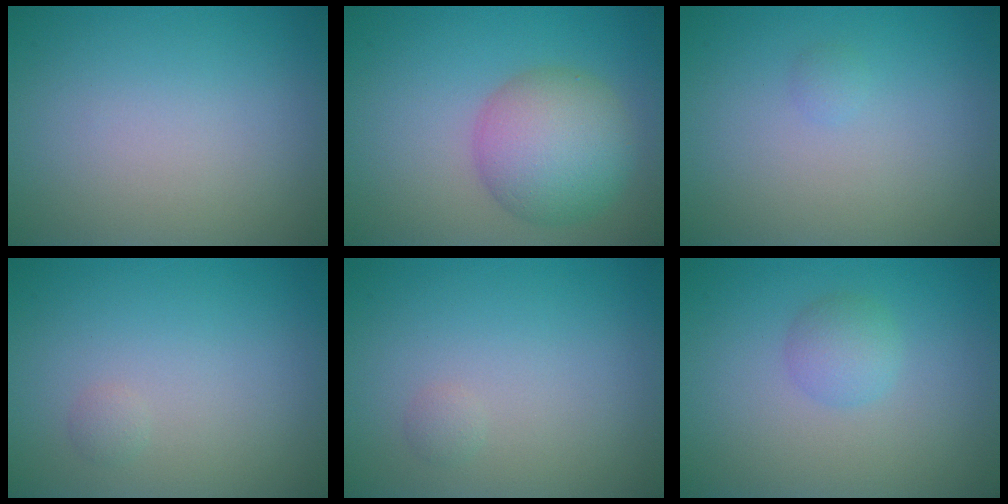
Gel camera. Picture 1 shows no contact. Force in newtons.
{"total": 6.6, "press": 6.6, "slide": 0.2}
{"total": 0.5, "press": 0.5, "slide": 0.0}
{"total": 0.6, "press": 0.6, "slide": 0.1}
{"total": 0.6, "press": 0.6, "slide": 0.1}
{"total": 1.9, "press": 1.9, "slide": 0.1}